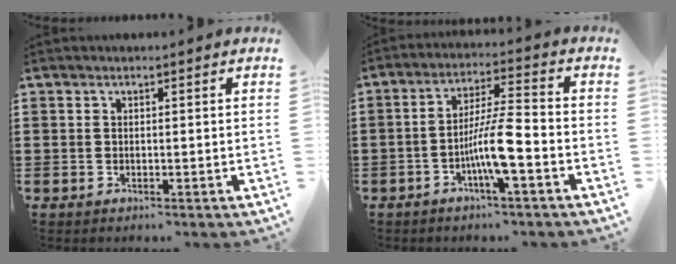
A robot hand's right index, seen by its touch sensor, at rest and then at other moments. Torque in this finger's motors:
{"motor_torque": [2.14, 0.00, 0.72, 0.21]}